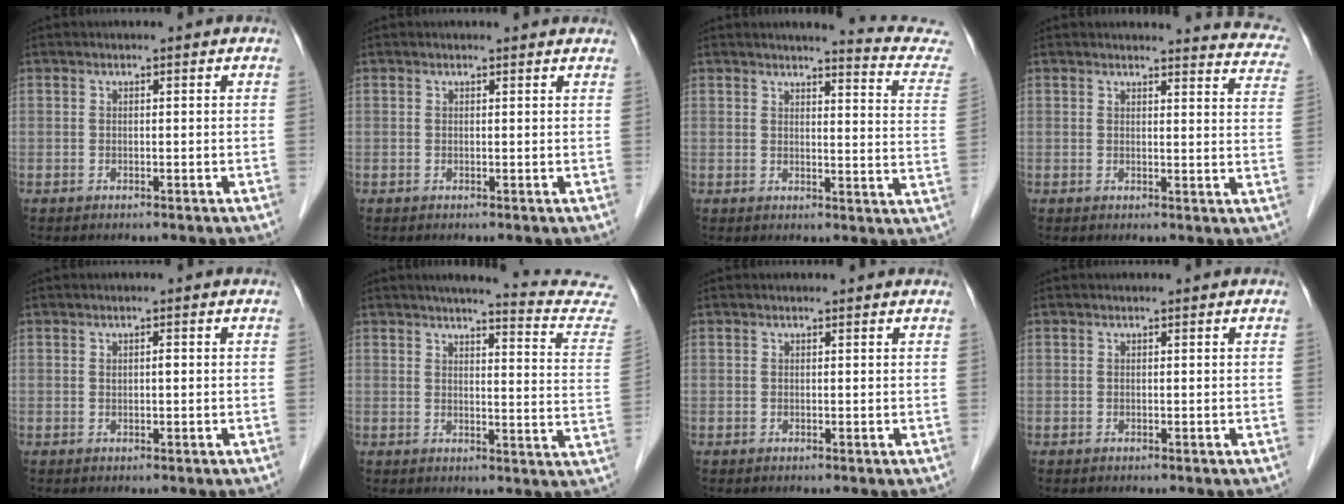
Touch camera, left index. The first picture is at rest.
{"total": 2.9, "force": [2.8, 0.5, 0.6], "torque": [-0.012, 0.005, 0.020]}
{"total": 10.6, "force": [10.2, -0.2, 2.9], "torque": [-0.024, -0.069, 0.091]}
{"total": 12.0, "force": [11.7, 1.6, 2.0], "torque": [0.011, -0.071, 0.088]}
{"total": 0.7, "force": [0.0, 0.2, 0.7], "torque": [-0.012, 0.001, 0.000]}
{"total": 14.7, "force": [13.8, 0.2, 5.1], "torque": [-0.048, -0.074, 0.132]}
{"total": 1.5, "force": [1.4, 0.2, 0.4], "torque": [-0.011, 0.005, 0.011]}
{"total": 0.0}